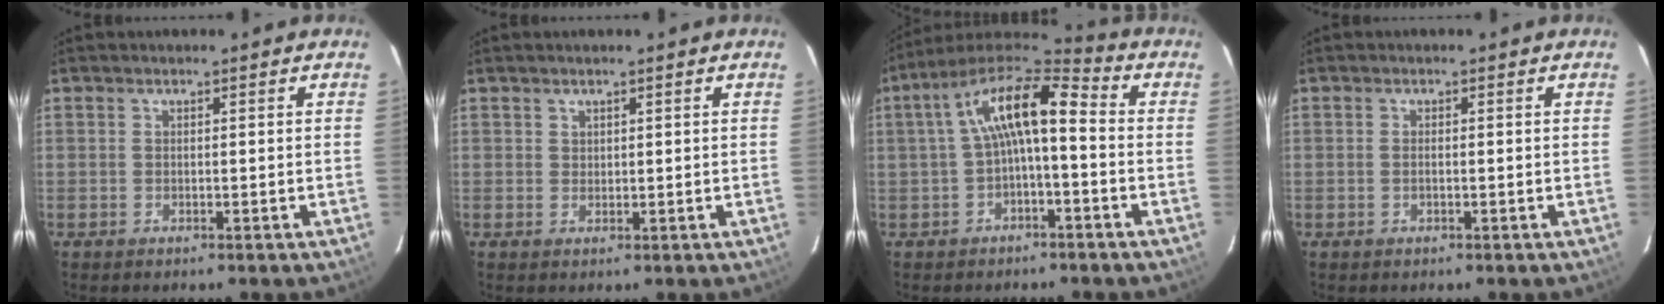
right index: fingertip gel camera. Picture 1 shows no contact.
{"total": 1.0, "force": [0.6, 0.8, 0.1], "torque": [0.002, 0.004, 0.011]}
{"total": 11.6, "force": [-0.4, 3.9, 10.9], "torque": [-0.210, 0.028, -0.012]}
{"total": 0.8, "force": [-0.2, 0.3, 0.7], "torque": [-0.016, 0.000, -0.006]}